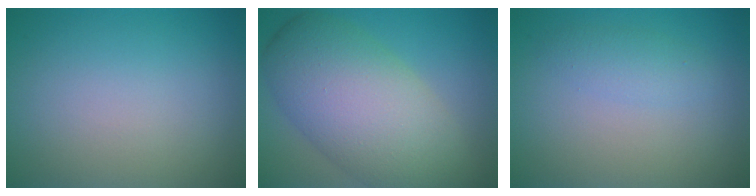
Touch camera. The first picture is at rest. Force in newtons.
{"total": 10.5, "press": 10.5, "slide": 0.9}
{"total": 1.6, "press": 1.6, "slide": 0.0}